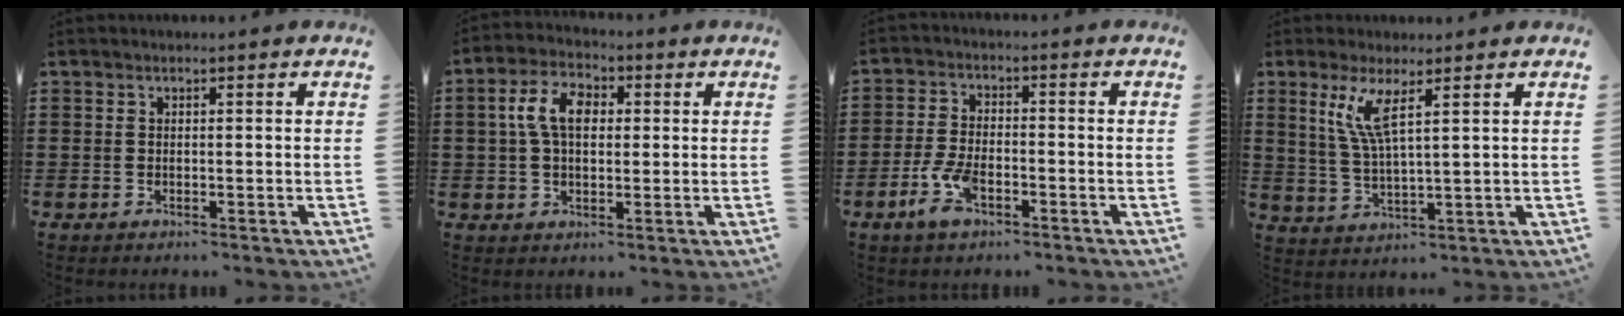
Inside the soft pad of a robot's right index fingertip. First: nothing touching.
{"total": 6.9, "force": [1.0, 4.1, 5.4], "torque": [-0.121, 0.017, 0.012]}
{"total": 5.6, "force": [-2.7, 2.5, 4.3], "torque": [-0.104, -0.005, -0.055]}
{"total": 6.0, "force": [2.9, 0.8, 5.1], "torque": [-0.112, 0.000, 0.049]}